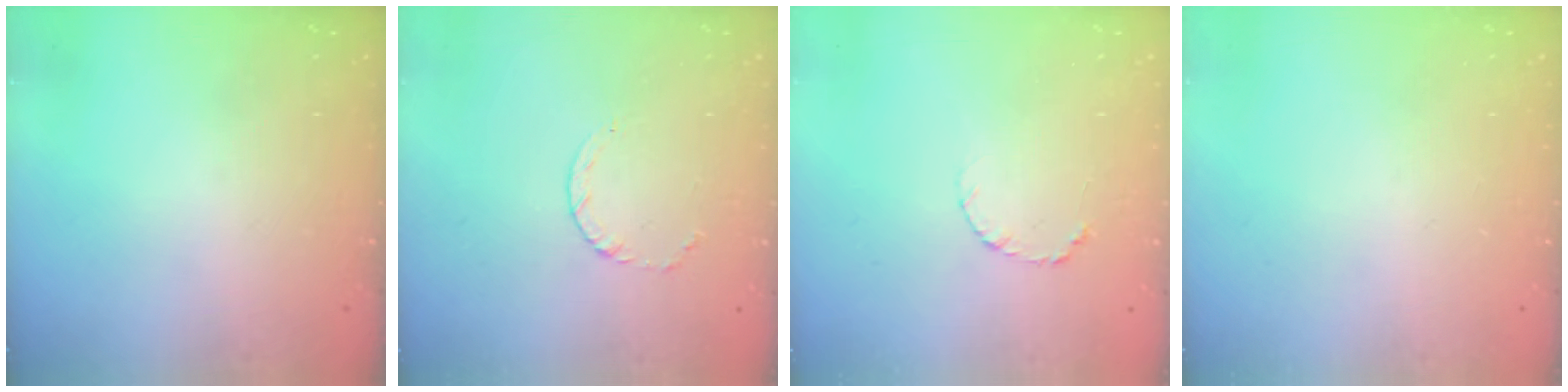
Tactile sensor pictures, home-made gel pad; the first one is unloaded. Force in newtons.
{"total": 3.2, "press": 3.2, "slide": 0.4}
{"total": 3.9, "press": 3.8, "slide": 0.5}
{"total": 0.0}